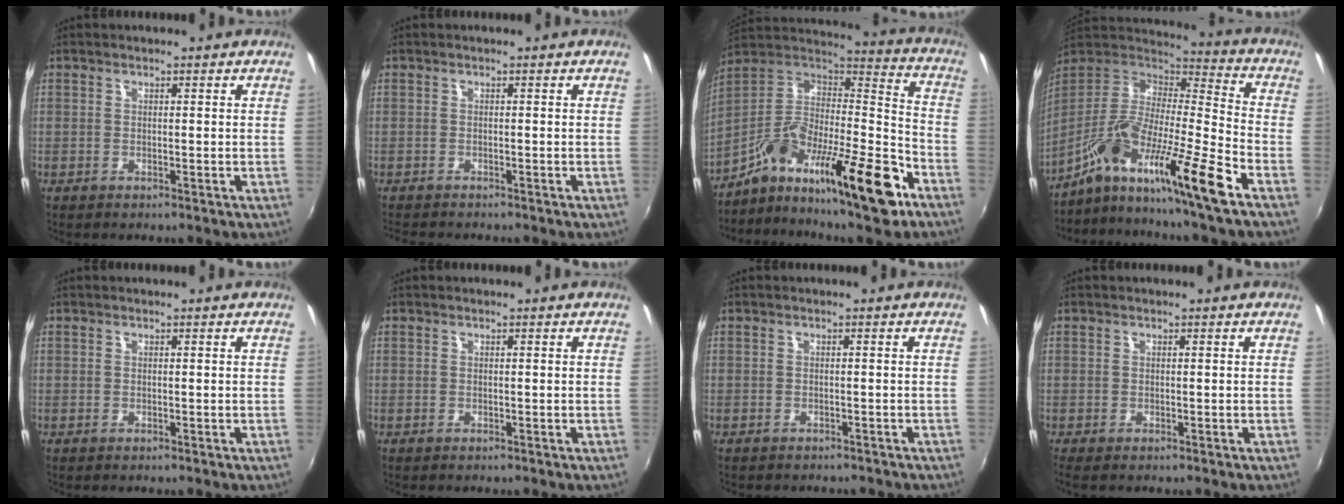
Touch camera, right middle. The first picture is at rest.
{"total": 2.8, "force": [-2.7, 0.5, 0.8], "torque": [-0.025, -0.017, -0.047]}
{"total": 23.1, "force": [-12.8, 5.1, 18.5], "torque": [-0.305, -0.024, -0.219]}
{"total": 19.0, "force": [-11.4, 0.5, 15.2], "torque": [-0.266, -0.032, -0.217]}
{"total": 0.0}
{"total": 0.0}
{"total": 2.7, "force": [-2.4, 0.9, 0.7], "torque": [-0.017, -0.012, -0.032]}
{"total": 0.6, "force": [-0.3, 0.0, 0.5], "torque": [-0.012, -0.001, -0.007]}